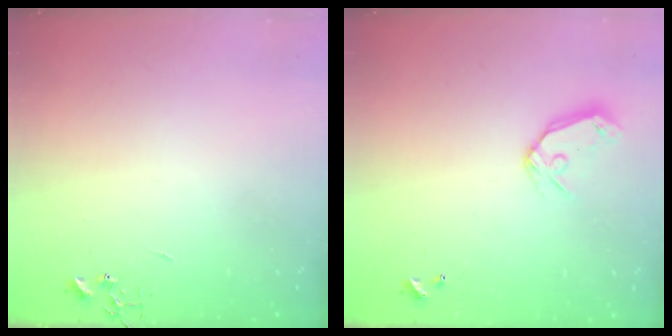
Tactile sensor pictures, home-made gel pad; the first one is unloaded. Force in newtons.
{"total": 8.9, "press": 8.8, "slide": 1.2}